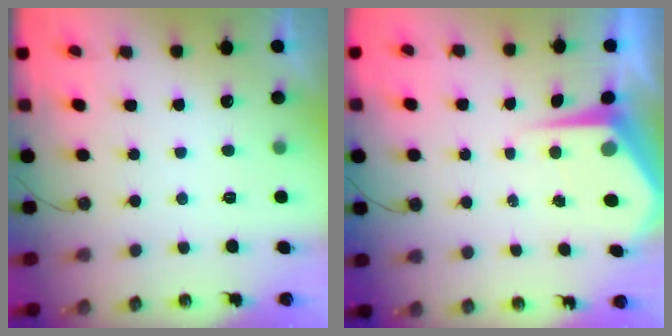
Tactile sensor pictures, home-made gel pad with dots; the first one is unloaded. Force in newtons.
{"total": 6.7, "press": 6.7, "slide": 0.6}